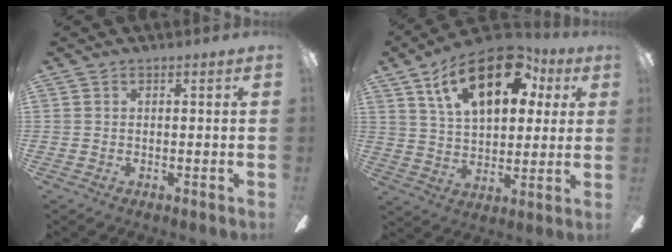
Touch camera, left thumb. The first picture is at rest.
{"total": 21.7, "force": [10.4, 11.4, 15.2], "torque": [-0.247, -0.024, 0.174]}